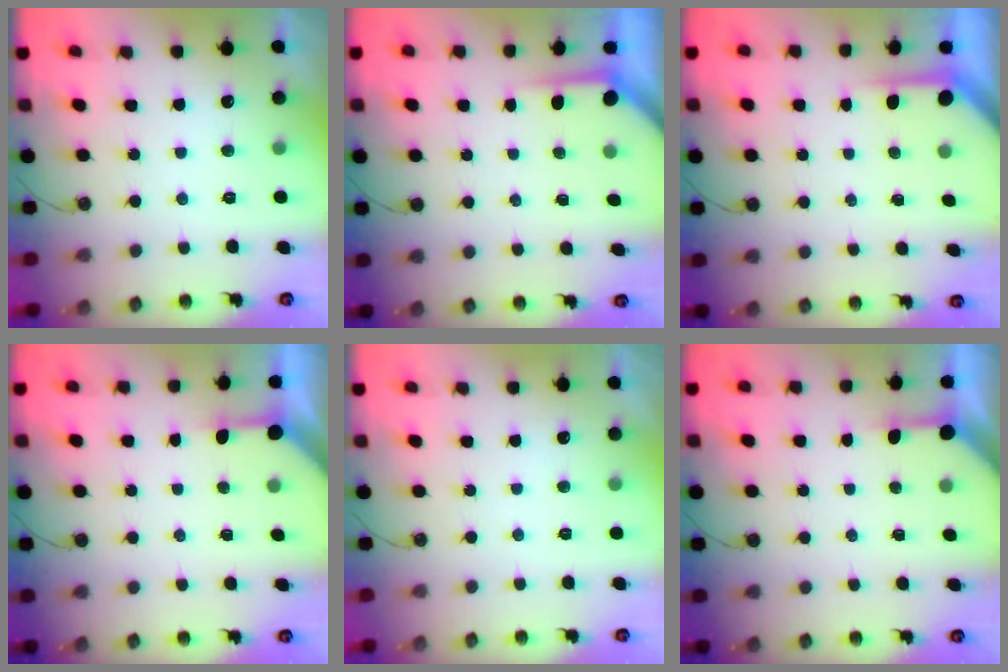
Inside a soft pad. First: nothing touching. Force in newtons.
{"total": 3.7, "press": 3.7, "slide": 0.4}
{"total": 3.5, "press": 3.5, "slide": 0.4}
{"total": 2.7, "press": 2.6, "slide": 0.3}
{"total": 0.0}
{"total": 2.7, "press": 2.6, "slide": 0.3}